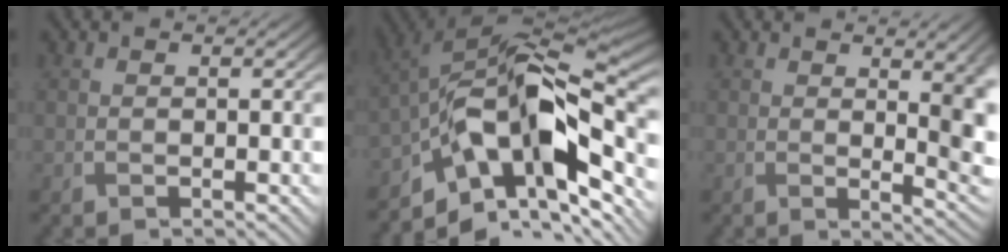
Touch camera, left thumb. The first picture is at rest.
{"total": 15.0, "force": [-6.7, 7.7, 11.0], "torque": [-0.180, 0.006, -0.129]}
{"total": 5.3, "force": [1.5, 1.2, 5.0], "torque": [-0.066, 0.001, 0.028]}